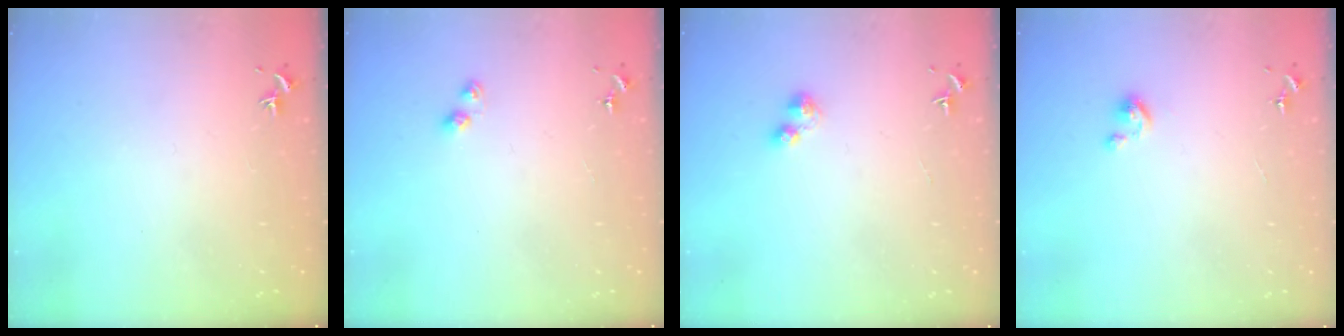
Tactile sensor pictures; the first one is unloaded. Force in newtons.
{"total": 3.2, "press": 3.2, "slide": 0.4}
{"total": 4.4, "press": 4.4, "slide": 0.3}
{"total": 2.4, "press": 2.4, "slide": 0.2}